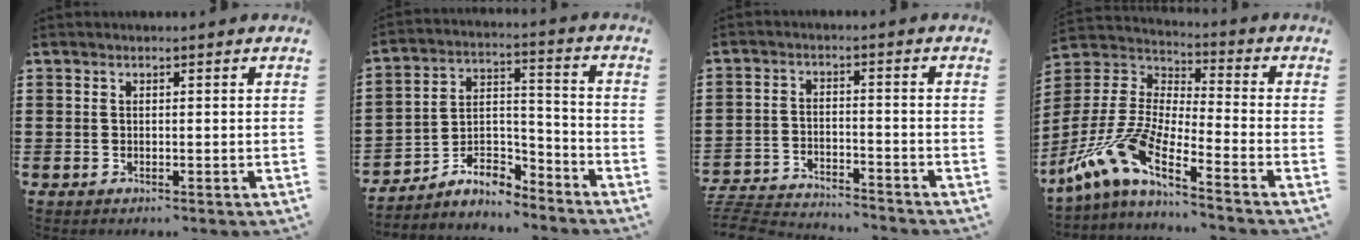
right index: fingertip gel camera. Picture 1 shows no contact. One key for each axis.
{"total": 7.0, "fx": -6.0, "fy": 2.6, "fz": 2.6, "tx": -0.050, "ty": 0.010, "tz": -0.116}
{"total": 4.3, "fx": -4.3, "fy": 0.2, "fz": 0.4, "tx": -0.025, "ty": -0.003, "tz": -0.095}
{"total": 9.8, "fx": -7.2, "fy": 2.1, "fz": 6.3, "tx": -0.173, "ty": -0.016, "tz": -0.156}